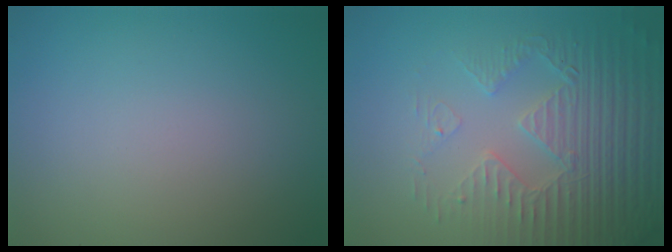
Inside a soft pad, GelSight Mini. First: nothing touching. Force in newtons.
{"total": 5.0, "press": 4.7, "slide": 1.8}